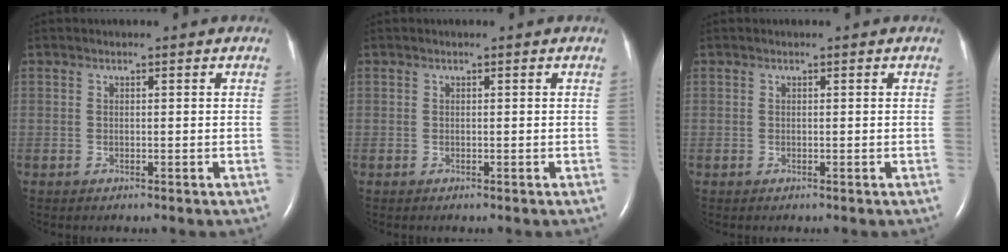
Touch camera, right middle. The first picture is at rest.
{"total": 0.0}
{"total": 0.0}